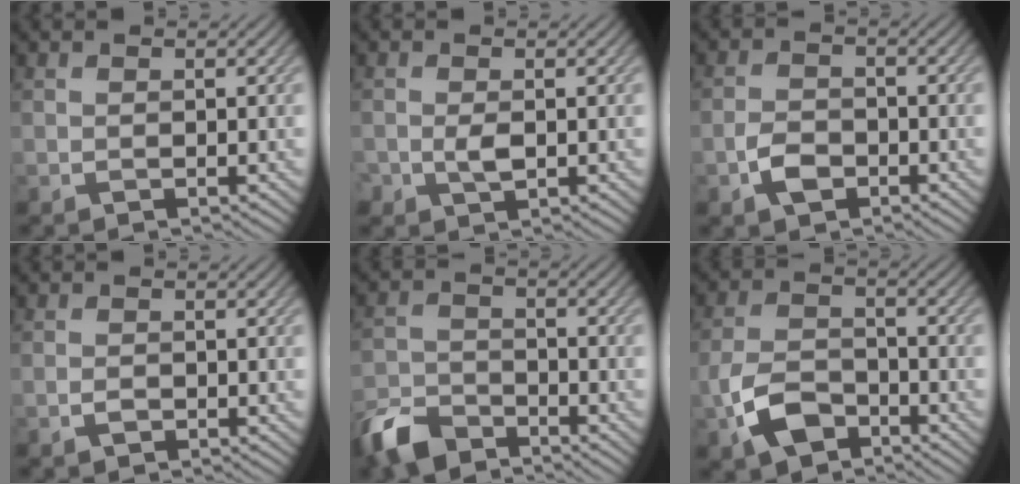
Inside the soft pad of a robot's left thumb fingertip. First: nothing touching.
{"total": 2.3, "force": [-0.5, 1.4, 1.7], "torque": [-0.039, -0.007, -0.009]}
{"total": 3.5, "force": [-1.9, 2.2, 1.9], "torque": [-0.043, -0.001, -0.044]}
{"total": 1.1, "force": [-0.7, 0.6, 0.6], "torque": [-0.015, -0.002, -0.014]}
{"total": 7.1, "force": [-5.9, 3.0, 2.7], "torque": [-0.064, -0.010, -0.132]}
{"total": 6.8, "force": [-3.9, 3.9, 4.1], "torque": [-0.099, -0.006, -0.087]}